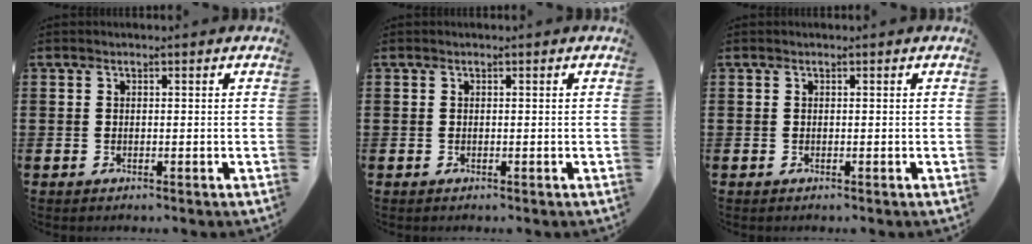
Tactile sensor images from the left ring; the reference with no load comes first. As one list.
[{"total": 0.0}, {"total": 0.0}]